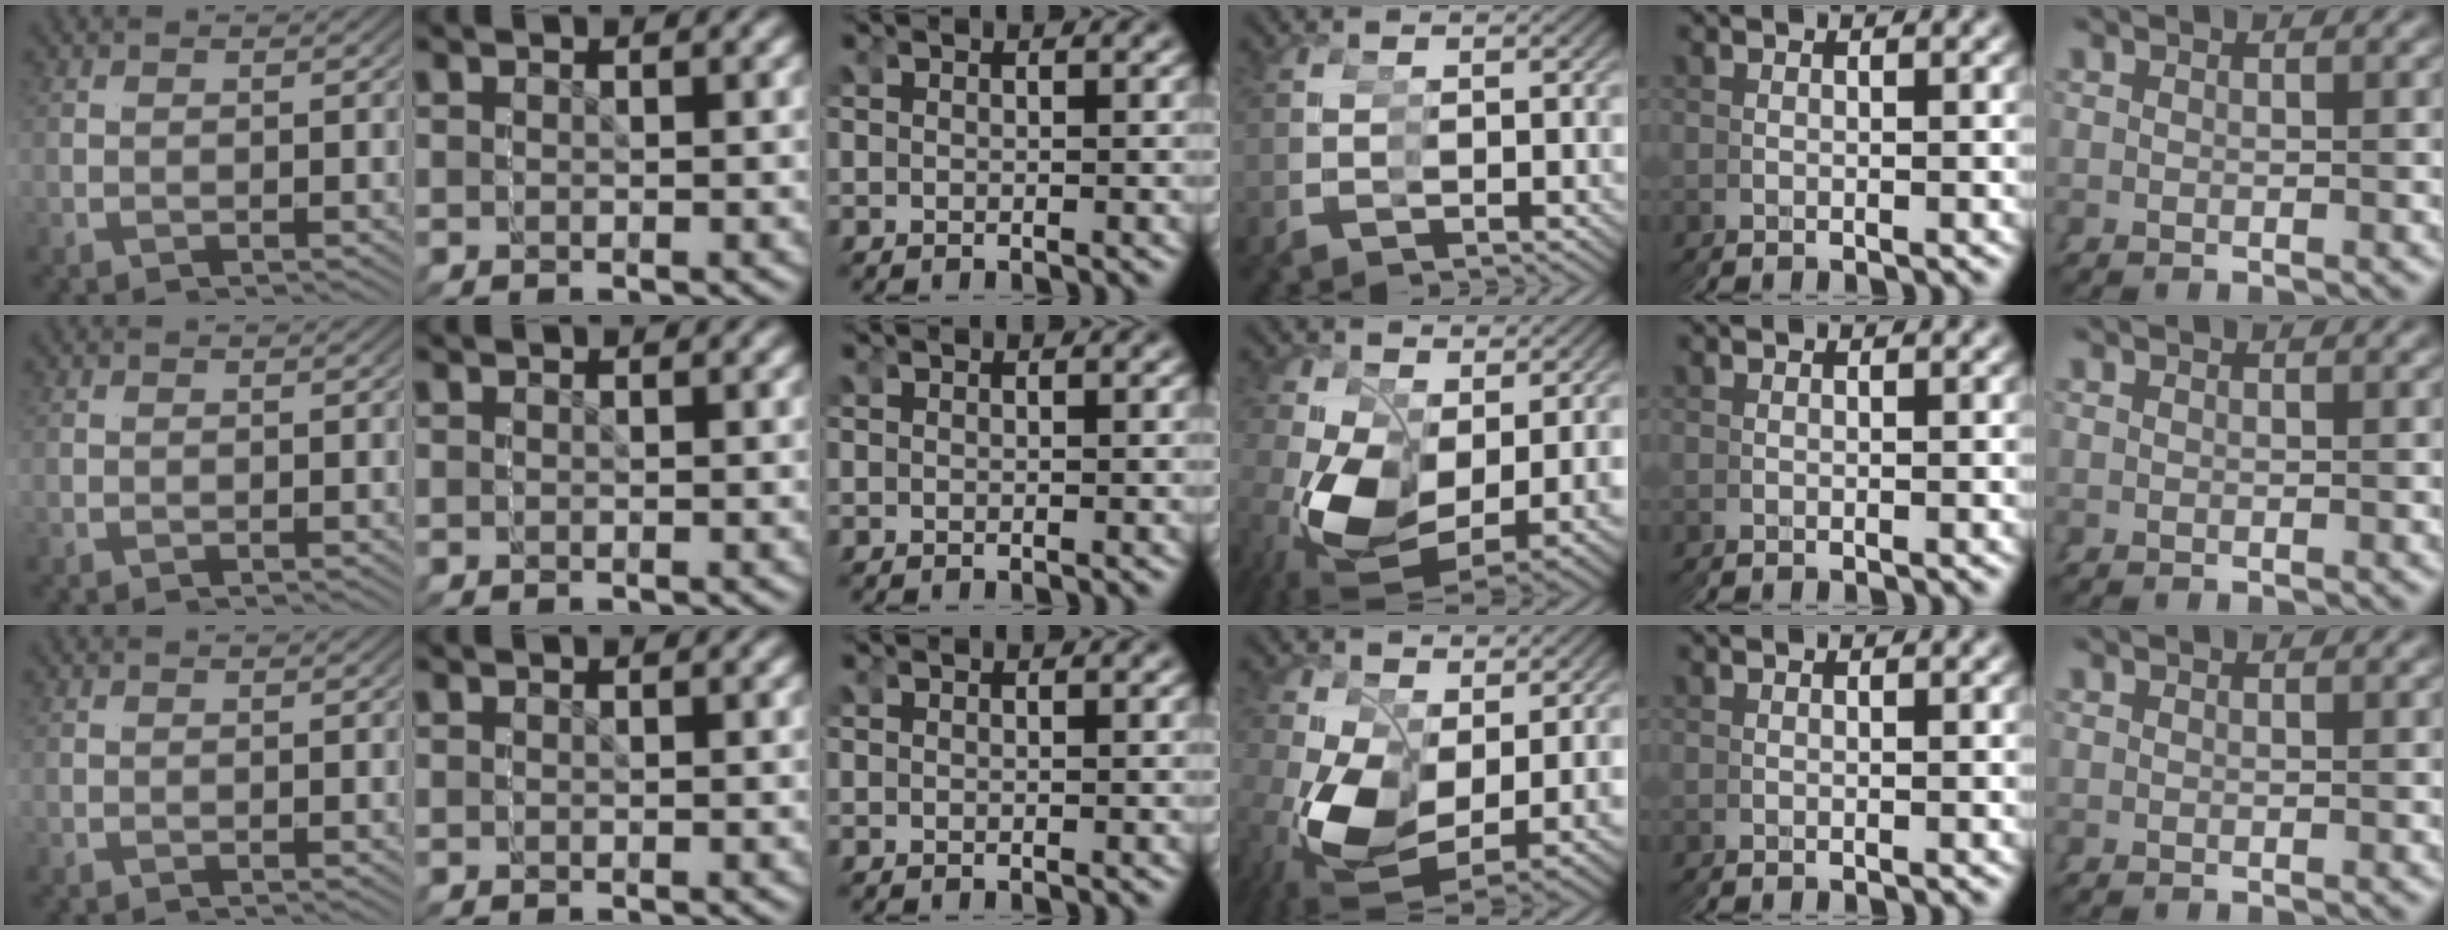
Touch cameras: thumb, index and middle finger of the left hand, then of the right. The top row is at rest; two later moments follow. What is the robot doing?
{"motion": "grasp_and_lifting", "object": "stress ball aka squeeze ball"}